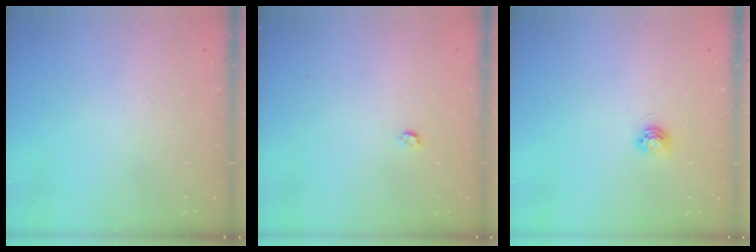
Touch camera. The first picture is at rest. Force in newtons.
{"total": 3.2, "press": 3.2, "slide": 0.6}
{"total": 4.7, "press": 4.7, "slide": 0.5}